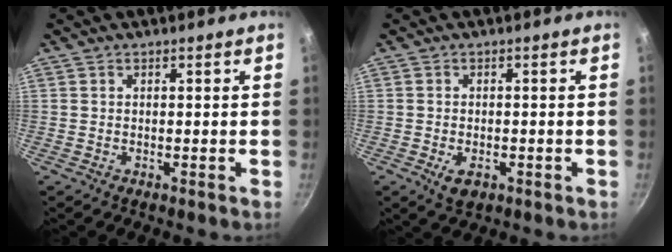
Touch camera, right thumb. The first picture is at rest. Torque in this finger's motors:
{"motor_torque": [-0.34, 0.20, 0.27, 0.28, 0.09]}